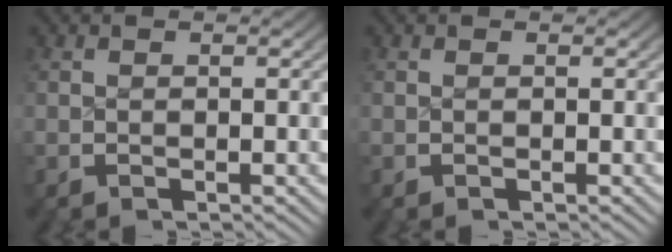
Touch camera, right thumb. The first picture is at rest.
{"total": 0.0}